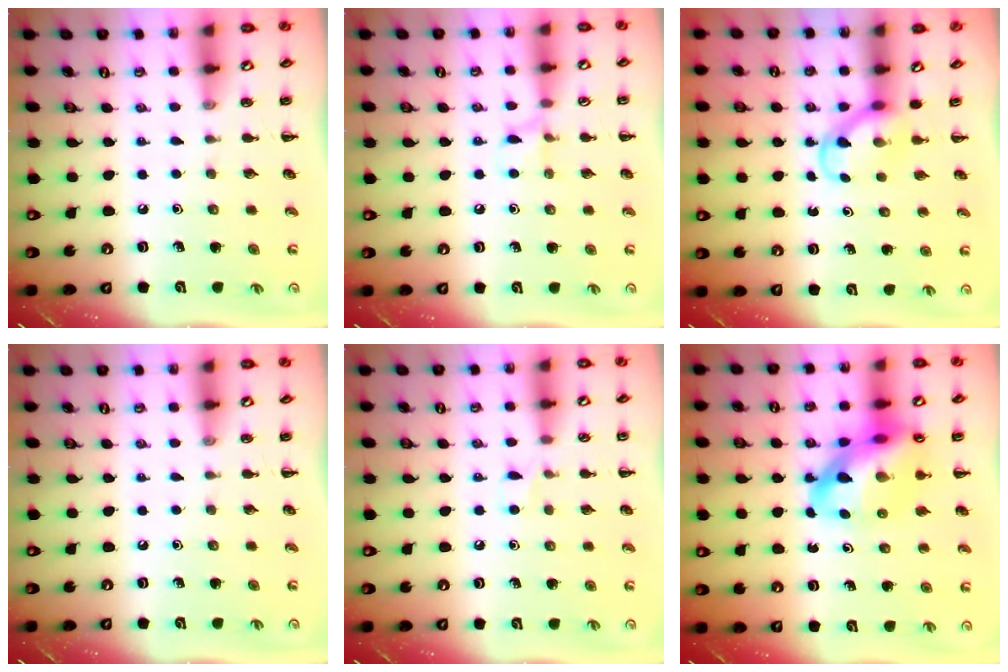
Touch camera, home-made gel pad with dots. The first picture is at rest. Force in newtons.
{"total": 5.3, "press": 5.1, "slide": 1.4}
{"total": 3.8, "press": 3.6, "slide": 1.2}
{"total": 0.0}
{"total": 4.0, "press": 3.8, "slide": 1.1}
{"total": 18.0, "press": 17.3, "slide": 4.8}